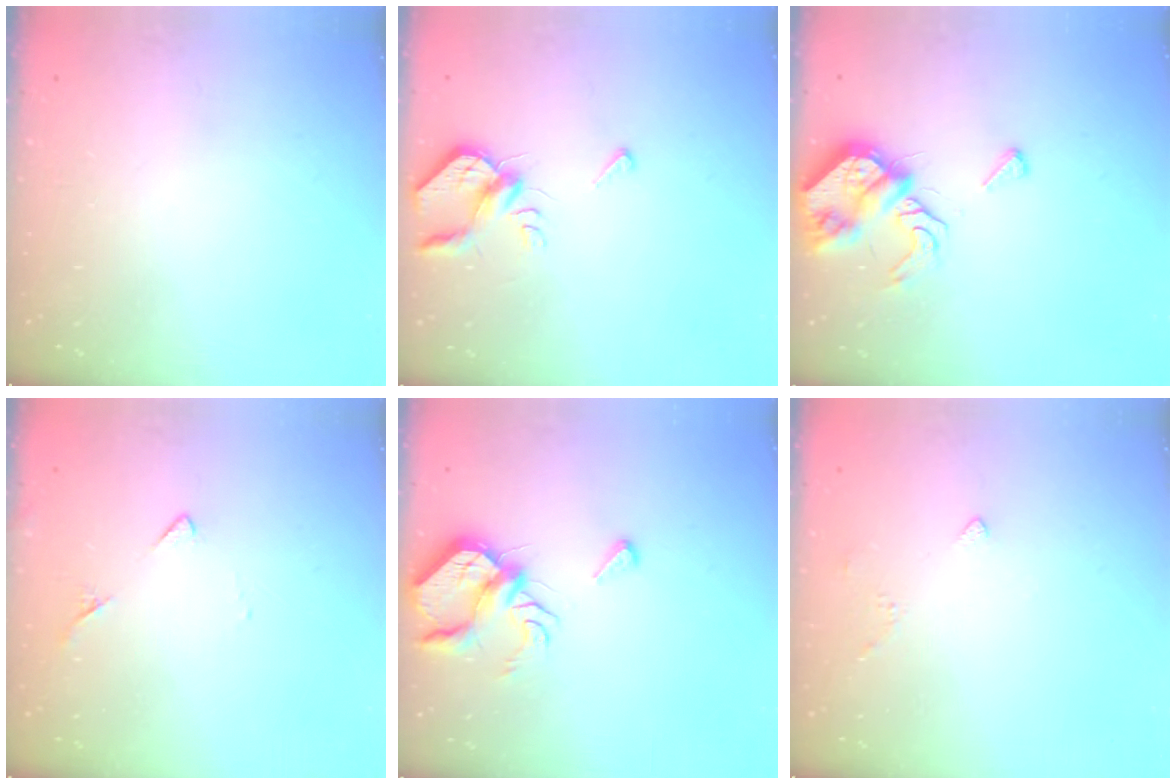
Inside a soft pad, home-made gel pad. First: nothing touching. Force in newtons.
{"total": 5.6, "press": 5.6, "slide": 1.0}
{"total": 8.3, "press": 8.3, "slide": 0.4}
{"total": 4.8, "press": 4.8, "slide": 0.5}
{"total": 7.6, "press": 7.6, "slide": 0.1}
{"total": 3.0, "press": 2.9, "slide": 0.7}